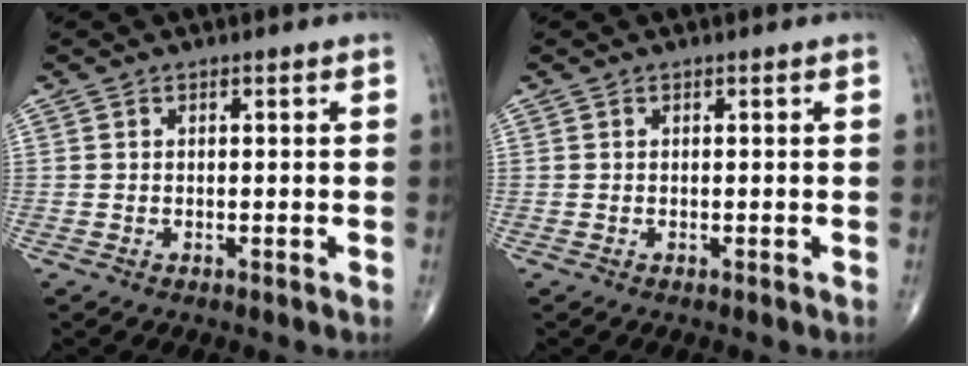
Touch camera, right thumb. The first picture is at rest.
{"total": 0.0}